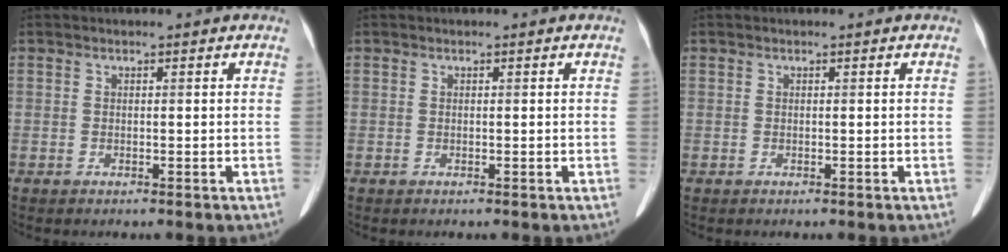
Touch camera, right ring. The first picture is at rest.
{"total": 0.0}
{"total": 0.0}